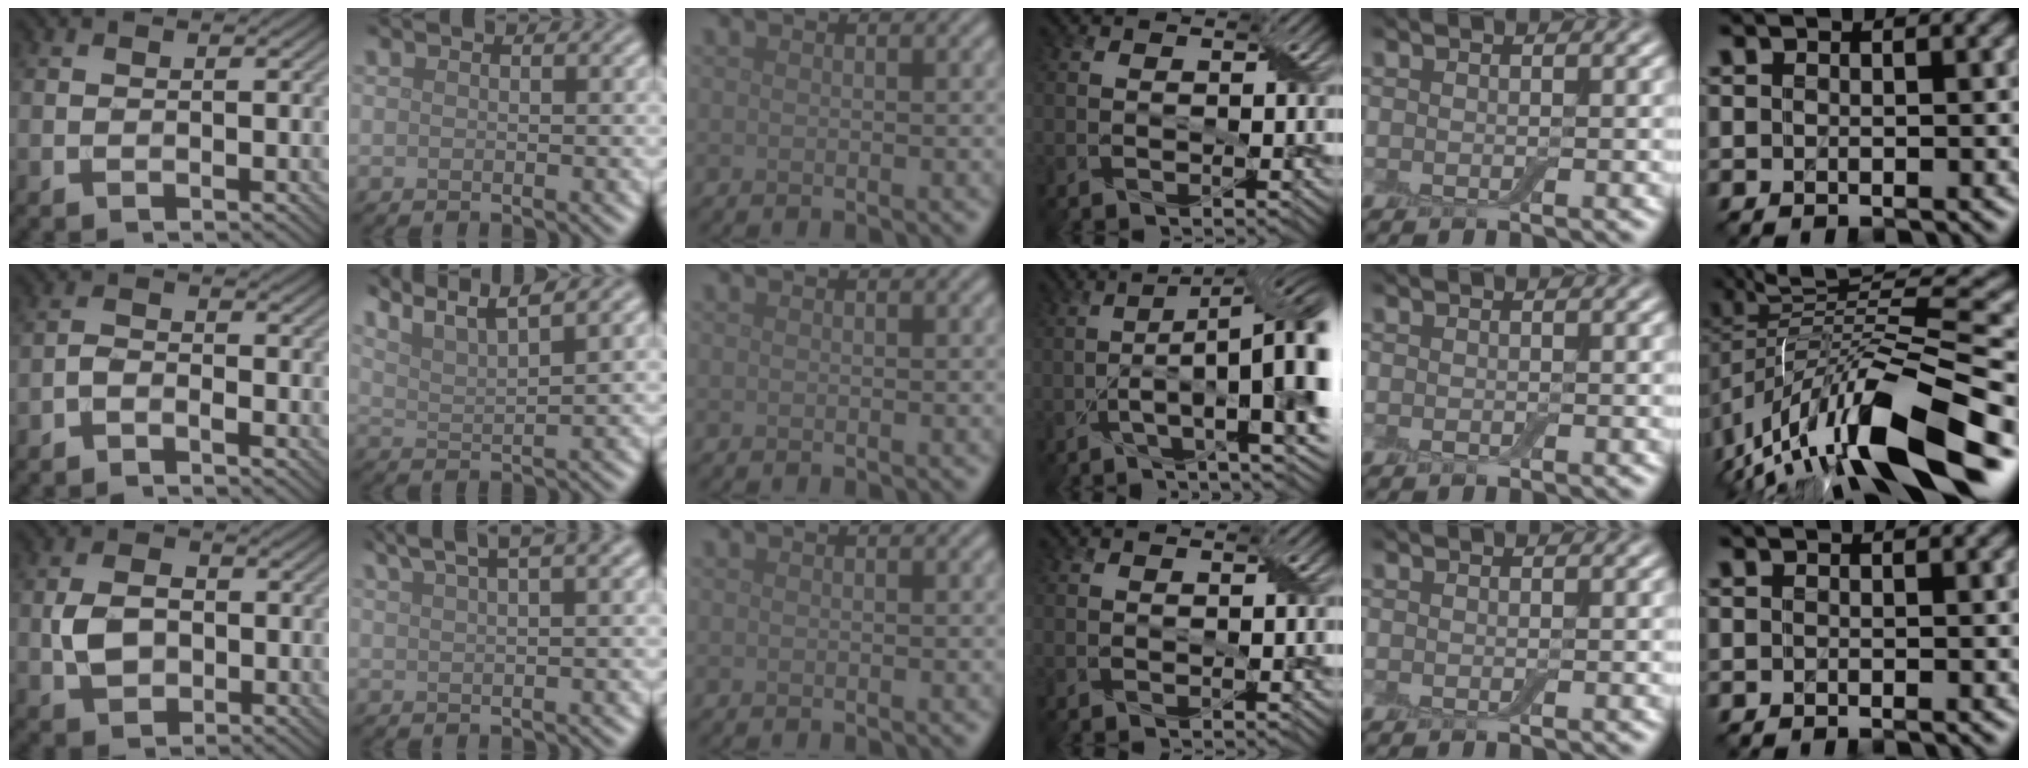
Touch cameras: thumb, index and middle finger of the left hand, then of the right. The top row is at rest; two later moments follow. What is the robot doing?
{"motion": "peel", "object": "aluminum foil"}